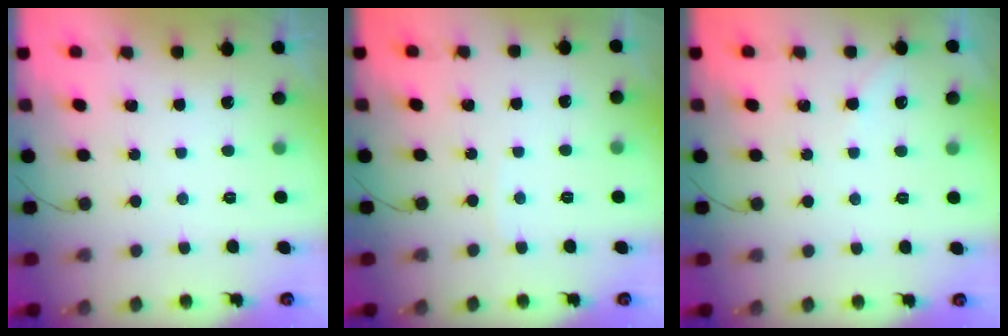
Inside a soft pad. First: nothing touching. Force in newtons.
{"total": 2.0, "press": 2.0, "slide": 0.2}
{"total": 2.2, "press": 2.2, "slide": 0.3}